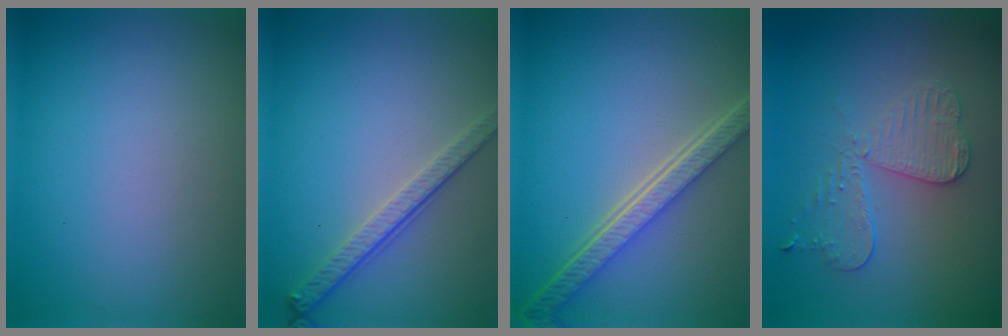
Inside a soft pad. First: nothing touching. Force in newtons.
{"total": 2.9, "press": 2.5, "slide": 1.5}
{"total": 5.6, "press": 4.2, "slide": 3.8}
{"total": 3.4, "press": 3.2, "slide": 1.3}